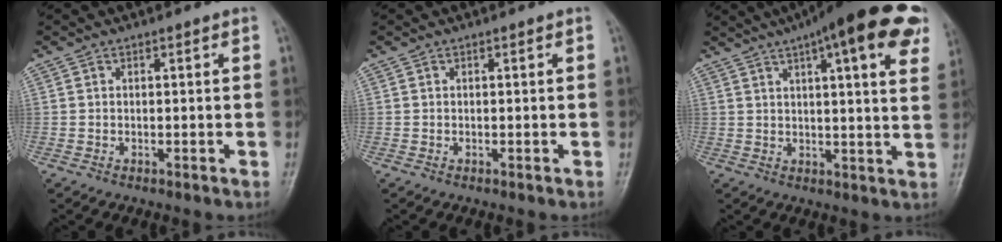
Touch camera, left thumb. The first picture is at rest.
{"total": 0.0}
{"total": 21.7, "force": [12.0, 5.3, 17.4], "torque": [-0.231, 0.003, 0.148]}